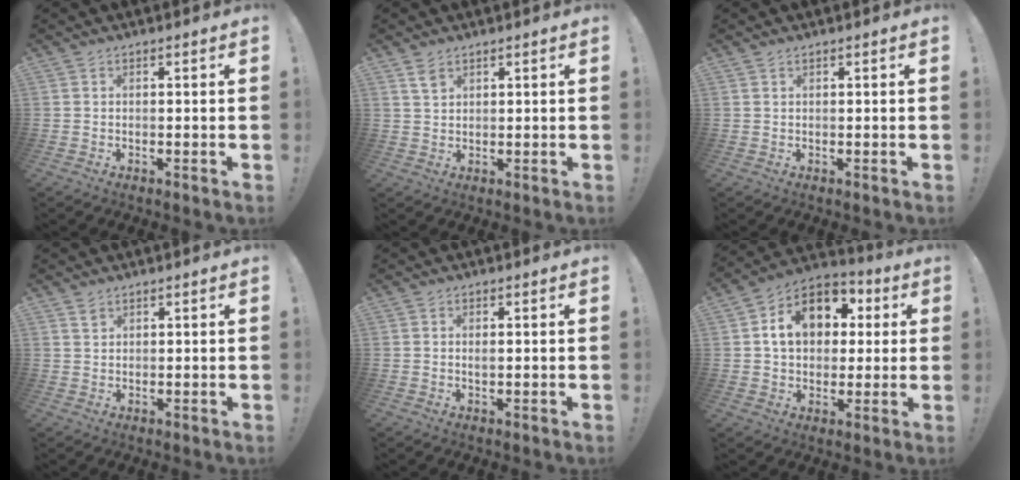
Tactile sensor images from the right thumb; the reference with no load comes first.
{"total": 2.8, "force": [1.8, 1.6, 1.4], "torque": [-0.010, -0.011, 0.031]}
{"total": 0.5, "force": [0.4, 0.2, 0.2], "torque": [-0.004, 0.000, 0.008]}
{"total": 1.6, "force": [1.2, 1.0, 0.4], "torque": [0.005, -0.007, 0.021]}
{"total": 0.8, "force": [0.1, 0.3, 0.8], "torque": [-0.008, -0.002, -0.001]}
{"total": 14.7, "force": [3.9, 11.3, 8.6], "torque": [-0.127, -0.001, 0.077]}